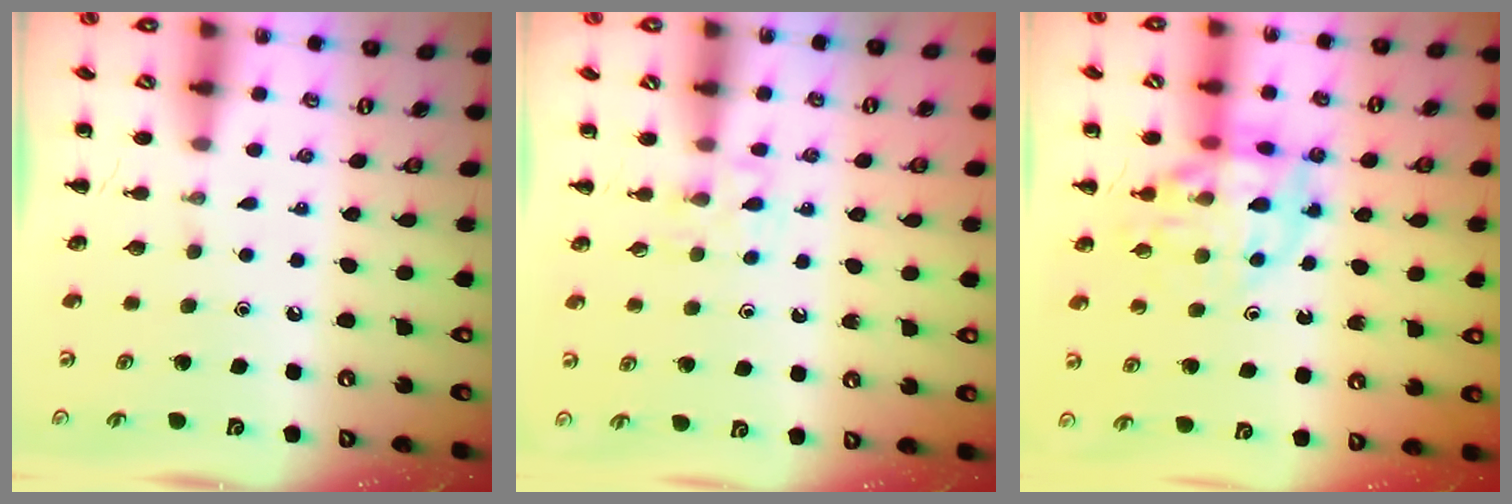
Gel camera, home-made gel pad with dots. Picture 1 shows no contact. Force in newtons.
{"total": 4.4, "press": 4.1, "slide": 1.5}
{"total": 11.9, "press": 11.5, "slide": 3.1}